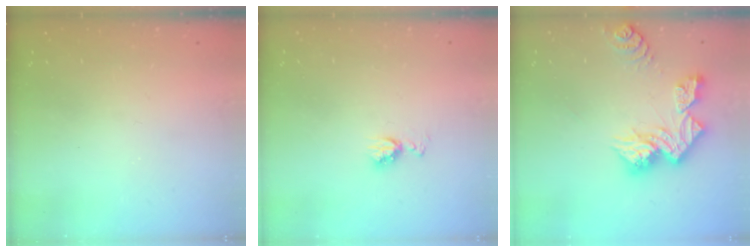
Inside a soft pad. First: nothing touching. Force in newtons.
{"total": 4.8, "press": 4.7, "slide": 0.5}
{"total": 12.6, "press": 12.6, "slide": 1.3}